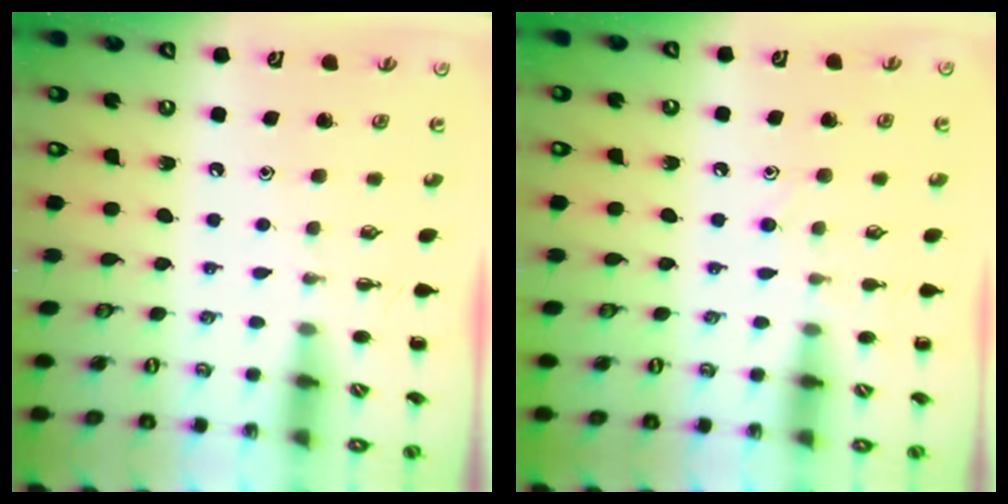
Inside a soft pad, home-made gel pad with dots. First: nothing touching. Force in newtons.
{"total": 7.1, "press": 6.6, "slide": 2.4}